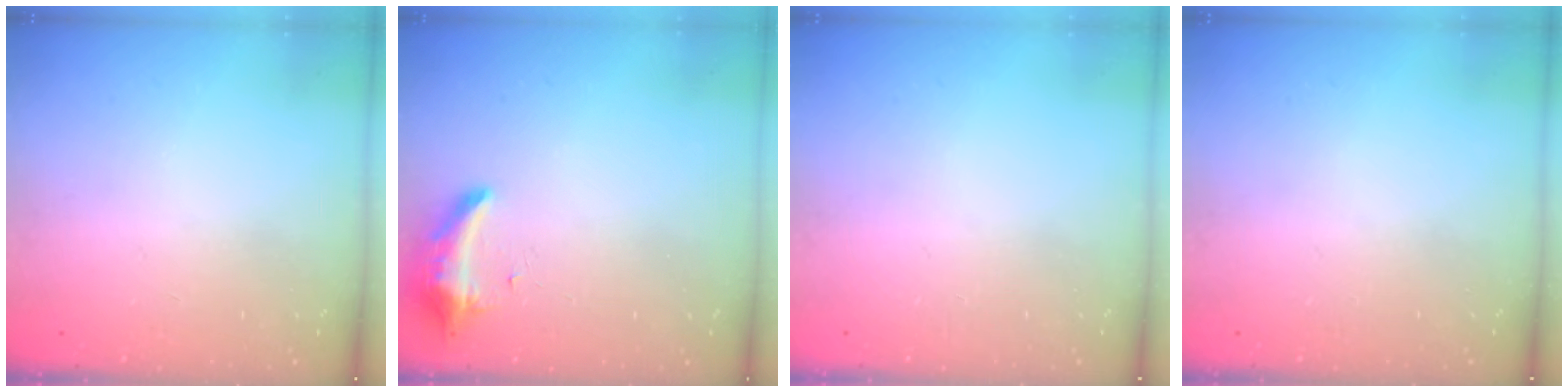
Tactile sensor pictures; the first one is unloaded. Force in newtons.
{"total": 8.3, "press": 8.3, "slide": 0.1}
{"total": 0.0}
{"total": 0.0}